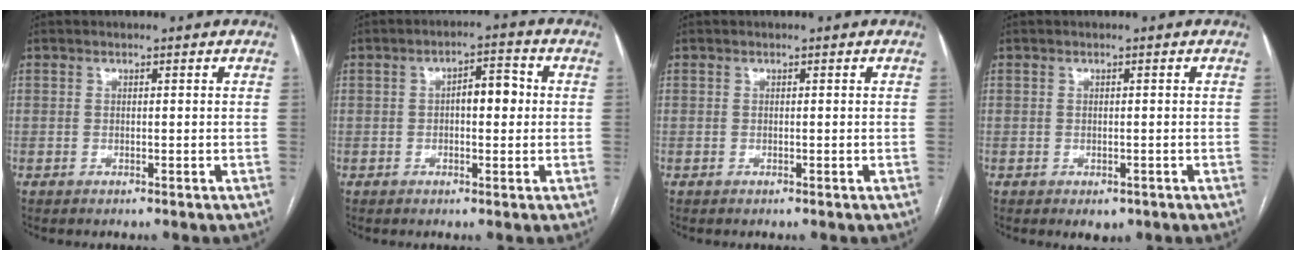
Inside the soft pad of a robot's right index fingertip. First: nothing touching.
{"total": 4.7, "force": [0.2, 1.9, 4.3], "torque": [-0.062, 0.018, 0.002]}
{"total": 0.0}
{"total": 2.2, "force": [-1.1, 1.4, 1.2], "torque": [-0.007, 0.000, -0.005]}